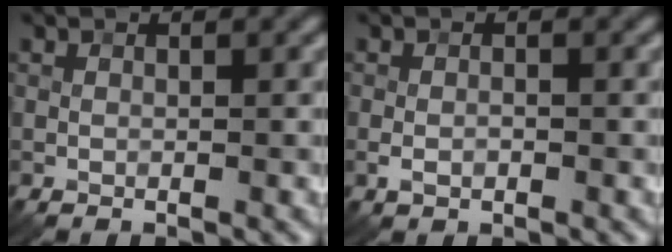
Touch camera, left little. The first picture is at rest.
{"total": 1.3, "force": [-0.4, 0.8, 1.0], "torque": [-0.018, 0.001, -0.008]}